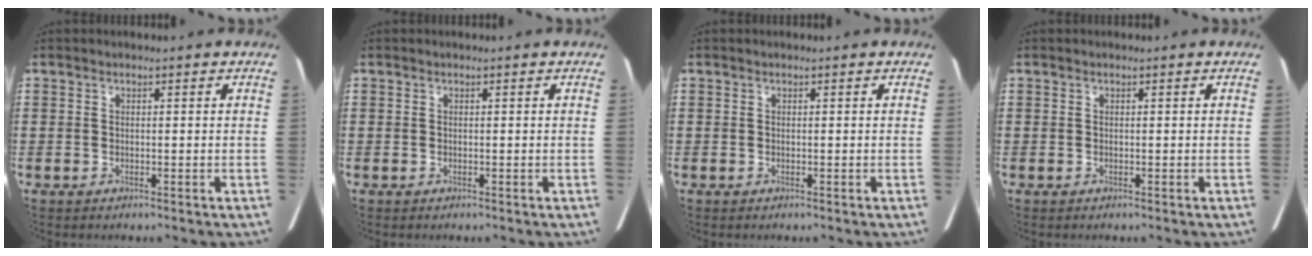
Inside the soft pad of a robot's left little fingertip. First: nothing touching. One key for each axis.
{"total": 0.0}
{"total": 0.0}
{"total": 0.0}